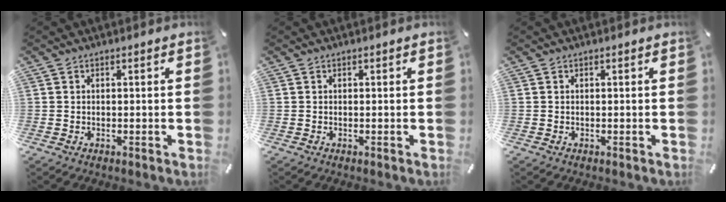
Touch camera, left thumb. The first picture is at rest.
{"total": 0.0}
{"total": 0.0}